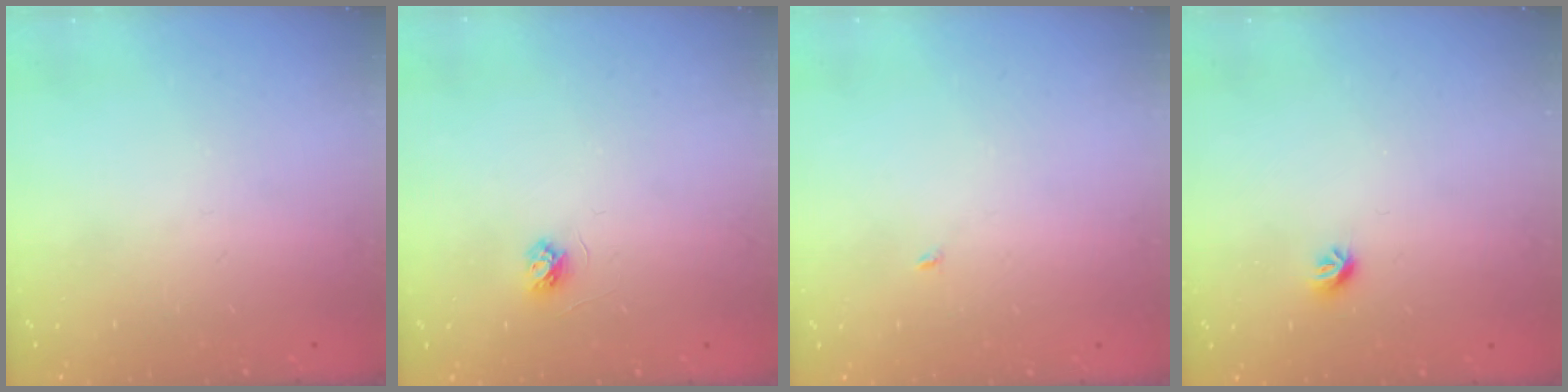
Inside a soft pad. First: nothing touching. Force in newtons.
{"total": 3.8, "press": 3.7, "slide": 0.5}
{"total": 1.9, "press": 1.9, "slide": 0.2}
{"total": 5.7, "press": 5.6, "slide": 0.8}